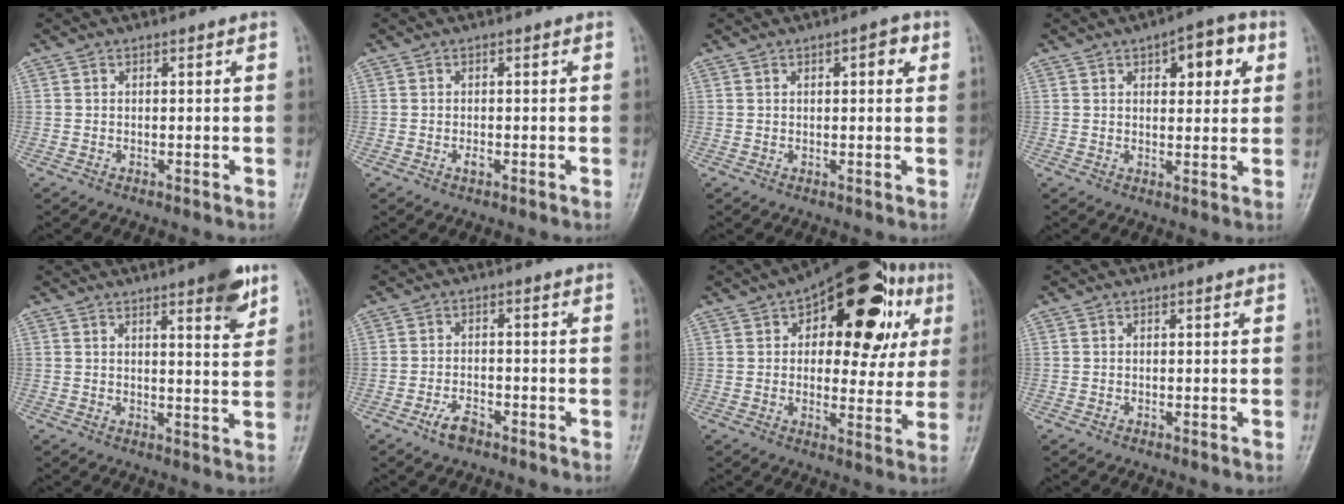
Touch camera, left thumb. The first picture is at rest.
{"total": 0.9, "force": [-0.5, 0.5, 0.5], "torque": [-0.009, 0.000, -0.011]}
{"total": 3.4, "force": [1.3, 1.5, 2.8], "torque": [-0.027, 0.002, 0.012]}
{"total": 8.2, "force": [3.2, 3.9, 6.4], "torque": [-0.051, -0.003, 0.036]}
{"total": 7.5, "force": [4.4, 1.7, 5.8], "torque": [-0.067, -0.022, 0.054]}
{"total": 3.5, "force": [-2.4, 1.7, 1.8], "torque": [-0.035, 0.015, -0.045]}
{"total": 22.4, "force": [7.7, 11.8, 17.4], "torque": [-0.179, 0.014, 0.098]}
{"total": 0.0}